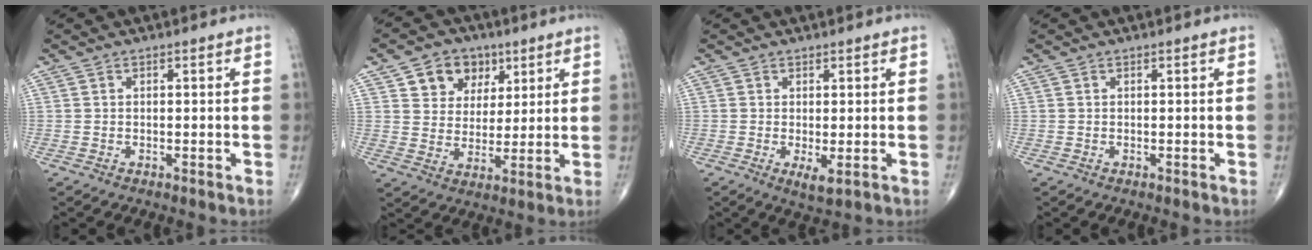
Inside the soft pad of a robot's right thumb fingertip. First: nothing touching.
{"total": 9.7, "force": [4.7, 7.7, 3.7], "torque": [-0.024, -0.016, 0.080]}
{"total": 2.7, "force": [-0.5, 0.9, 2.5], "torque": [-0.044, -0.010, -0.005]}
{"total": 0.0}